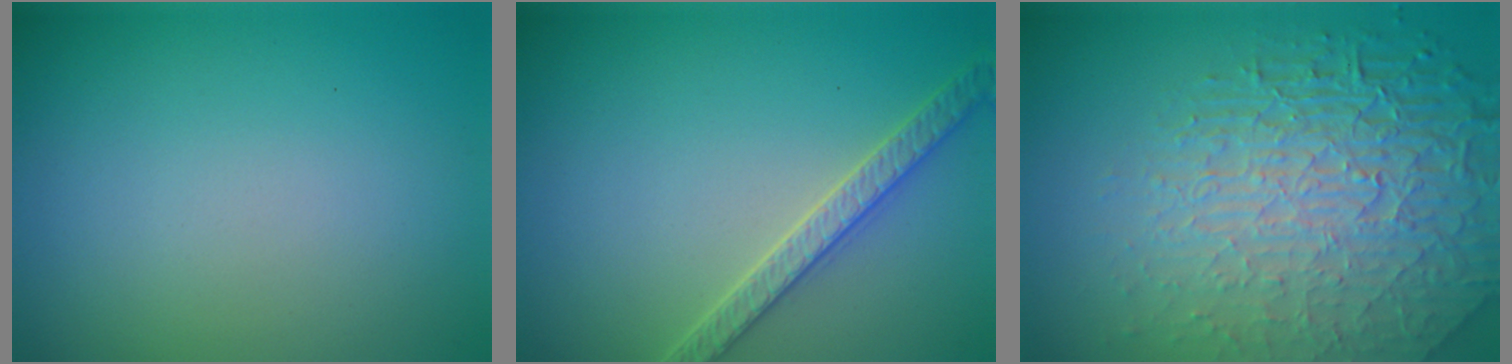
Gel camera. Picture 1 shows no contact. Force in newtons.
{"total": 2.8, "press": 2.8, "slide": 0.6}
{"total": 8.9, "press": 6.0, "slide": 6.5}